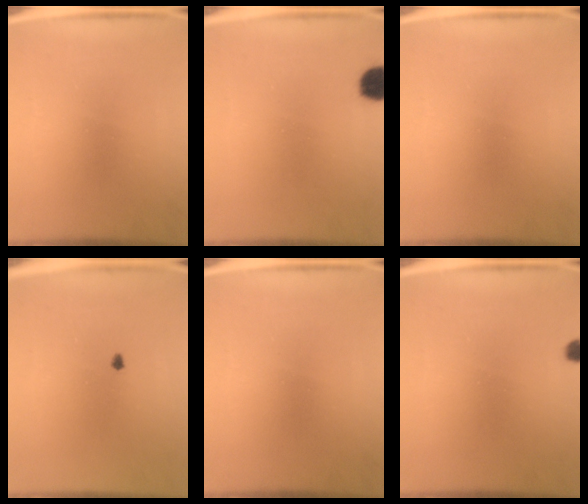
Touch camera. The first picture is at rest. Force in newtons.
{"total": 4.9}
{"total": 0.0}
{"total": 0.7}
{"total": 0.0}
{"total": 1.4}